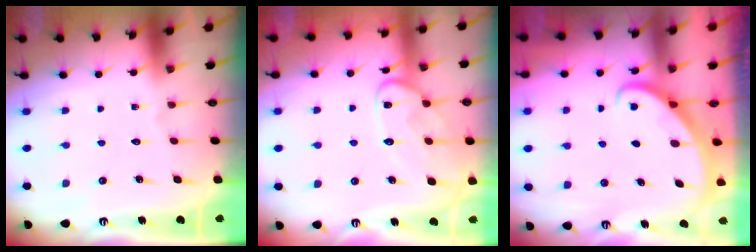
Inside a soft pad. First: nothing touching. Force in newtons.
{"total": 11.7, "press": 11.6, "slide": 0.7}
{"total": 2.9, "press": 2.9, "slide": 0.2}